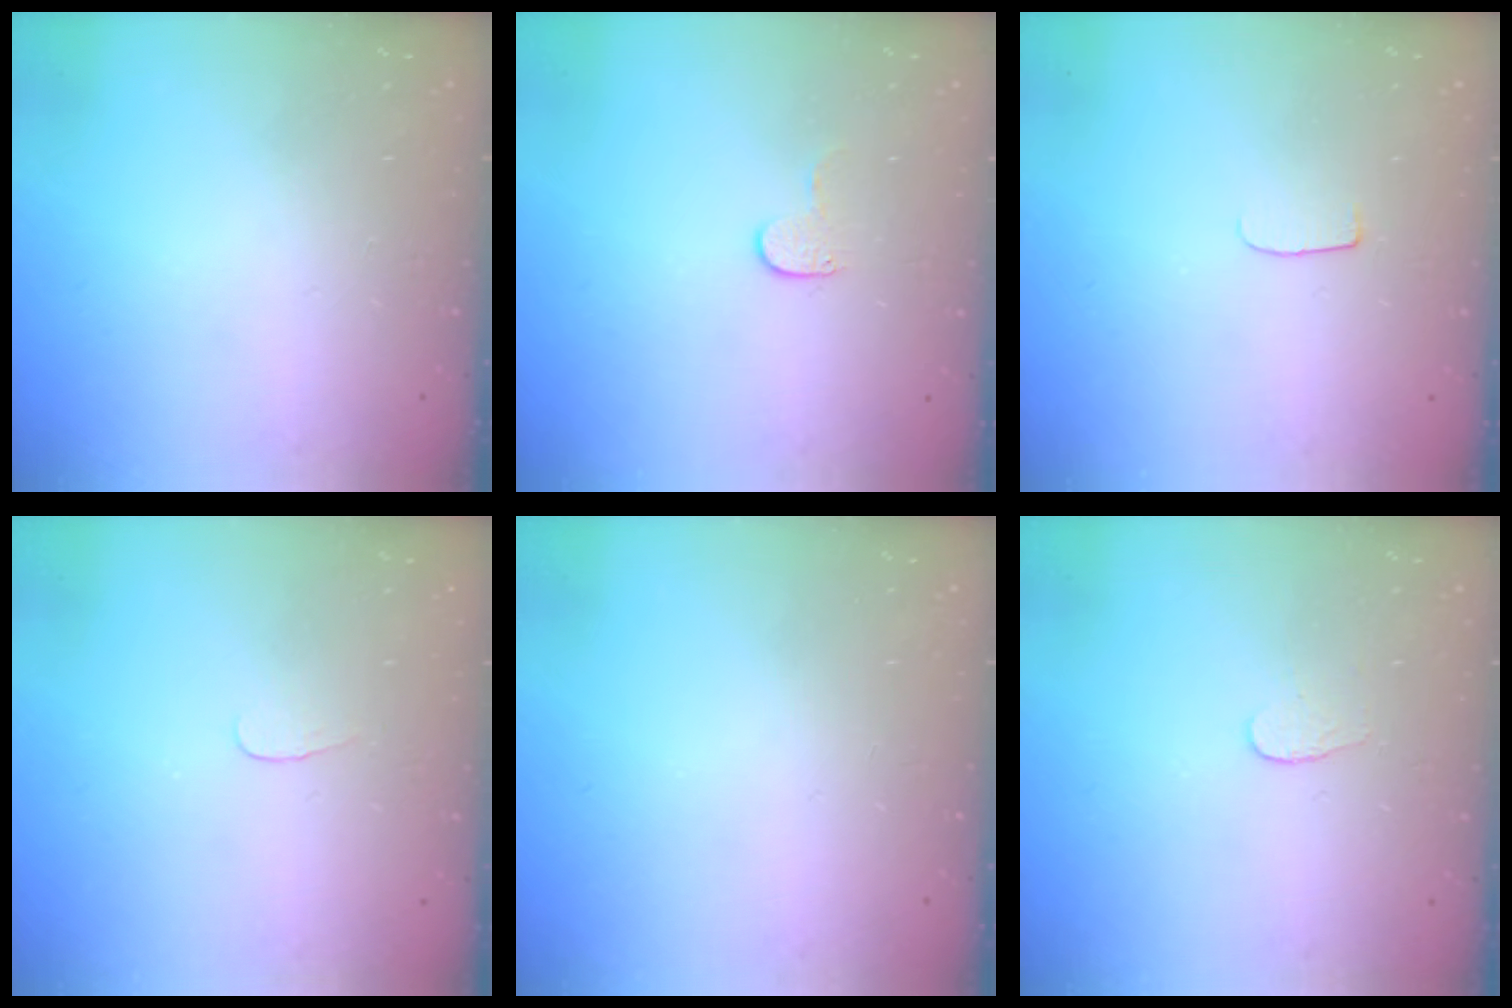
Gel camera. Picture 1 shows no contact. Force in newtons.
{"total": 3.8, "press": 3.8, "slide": 0.4}
{"total": 4.5, "press": 4.4, "slide": 0.5}
{"total": 2.8, "press": 2.7, "slide": 0.3}
{"total": 0.0}
{"total": 3.2, "press": 3.2, "slide": 0.3}